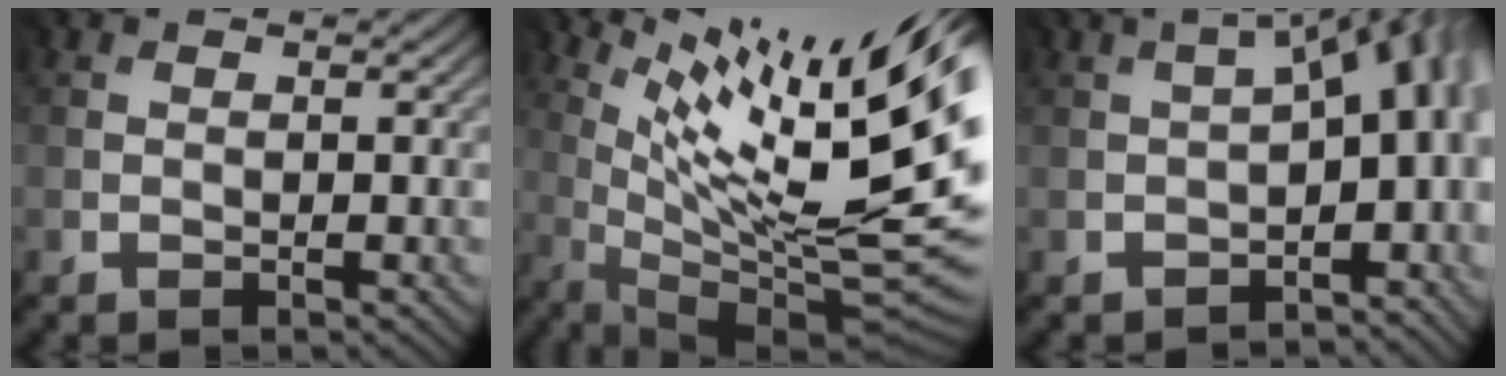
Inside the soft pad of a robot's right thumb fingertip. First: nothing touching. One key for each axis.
{"total": 16.7, "fx": 6.4, "fy": 3.5, "fz": 15.0, "tx": -0.215, "ty": 0.009, "tz": 0.129}
{"total": 8.7, "fx": -2.8, "fy": 4.2, "fz": 7.1, "tx": -0.077, "ty": -0.013, "tz": -0.027}